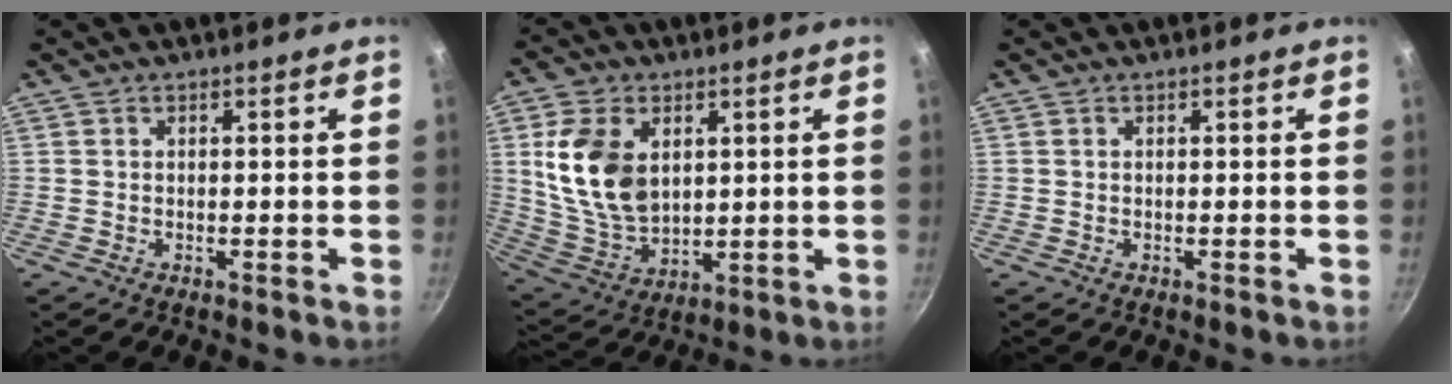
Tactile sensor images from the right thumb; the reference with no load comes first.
{"total": 14.6, "force": [3.5, 9.8, 10.3], "torque": [-0.177, -0.023, 0.080]}
{"total": 0.0}